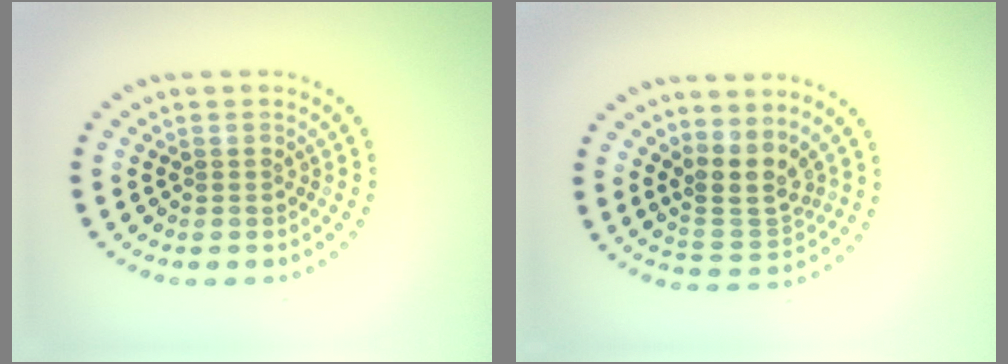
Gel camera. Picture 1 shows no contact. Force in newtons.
{"total": 3.2, "press": 2.4, "slide": 2.1}